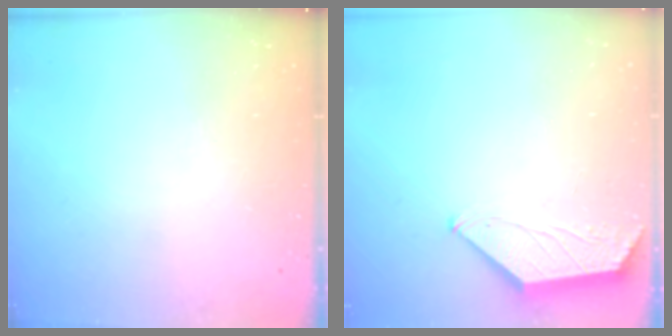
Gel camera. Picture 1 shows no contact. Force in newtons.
{"total": 1.0, "press": 1.0, "slide": 0.2}